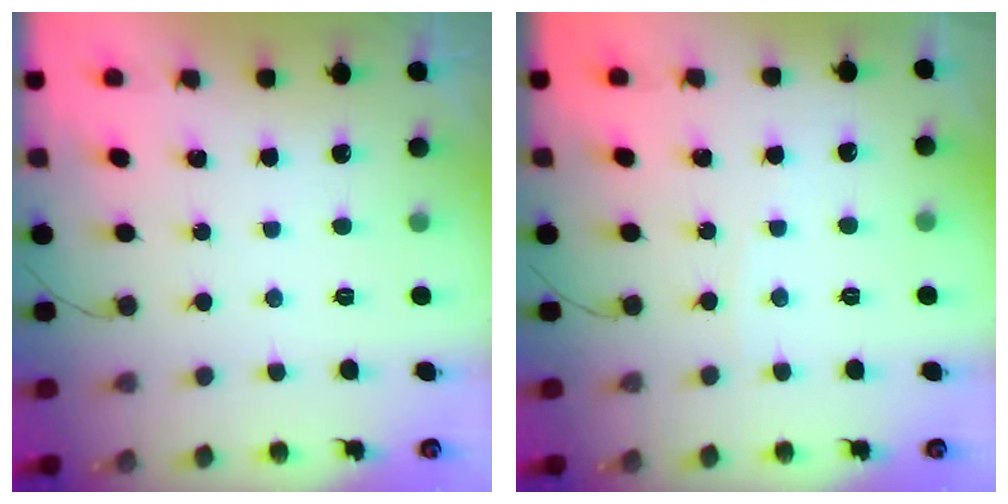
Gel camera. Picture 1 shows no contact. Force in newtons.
{"total": 2.9, "press": 2.9, "slide": 0.4}